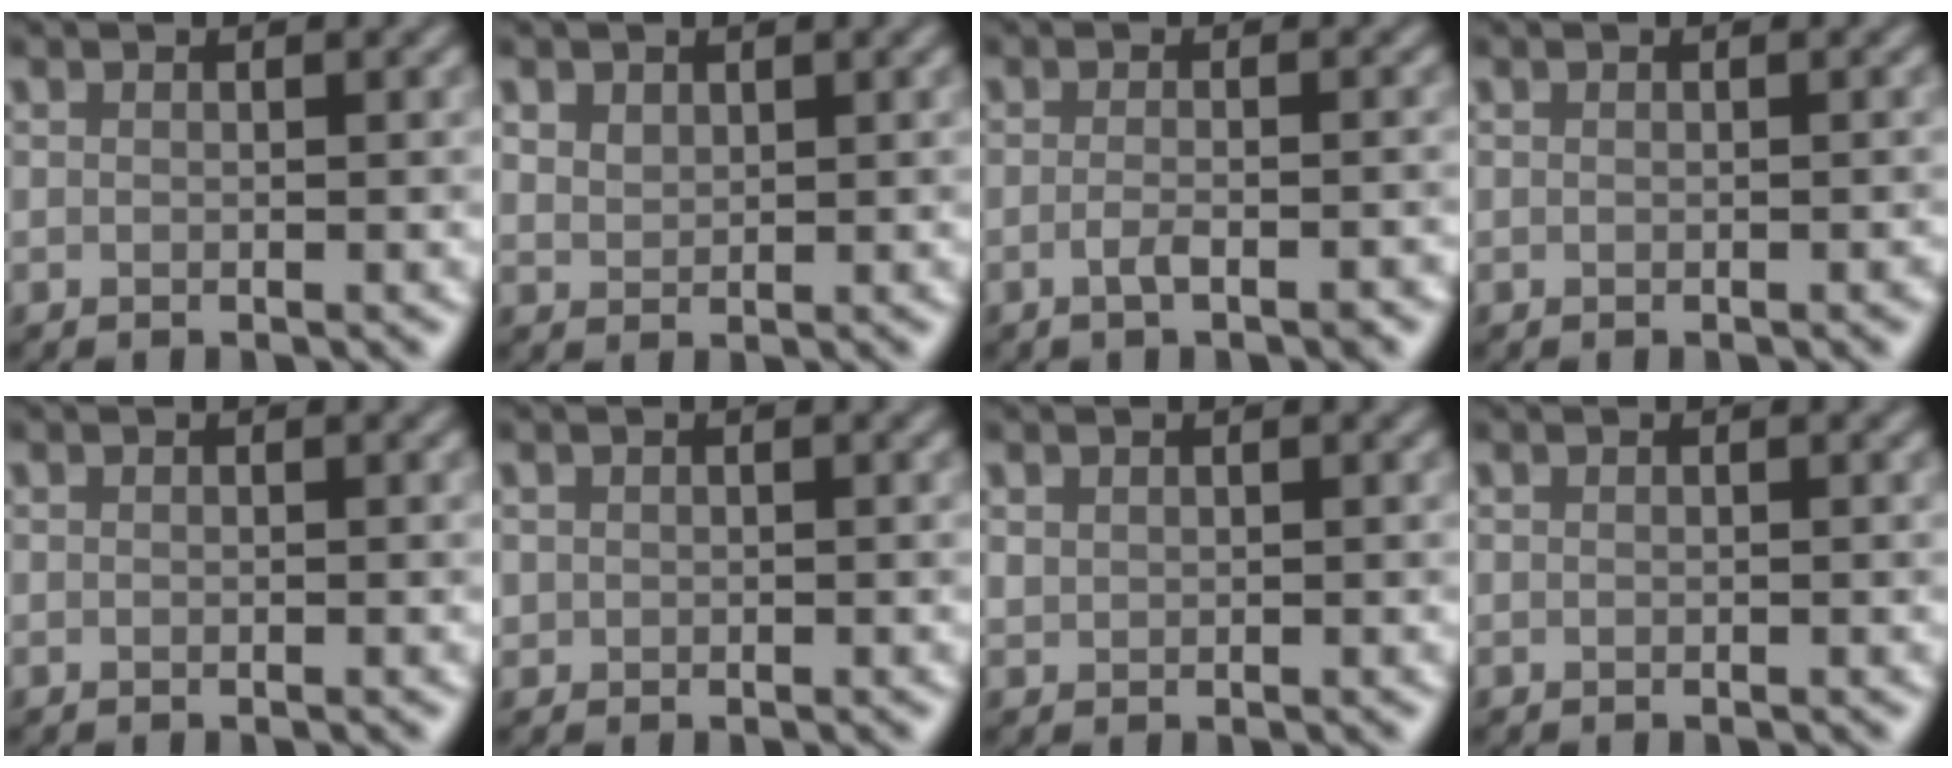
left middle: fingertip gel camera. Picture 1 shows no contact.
{"total": 1.5, "force": [1.0, 1.0, 0.5], "torque": [-0.012, 0.000, 0.021]}
{"total": 2.5, "force": [-1.2, 0.8, 2.1], "torque": [-0.029, 0.002, -0.025]}
{"total": 0.0}
{"total": 0.0}
{"total": 0.5, "force": [0.1, 0.5, 0.0], "torque": [0.006, -0.002, 0.003]}
{"total": 0.7, "force": [0.5, 0.4, 0.1], "torque": [-0.004, -0.001, 0.013]}
{"total": 0.0}